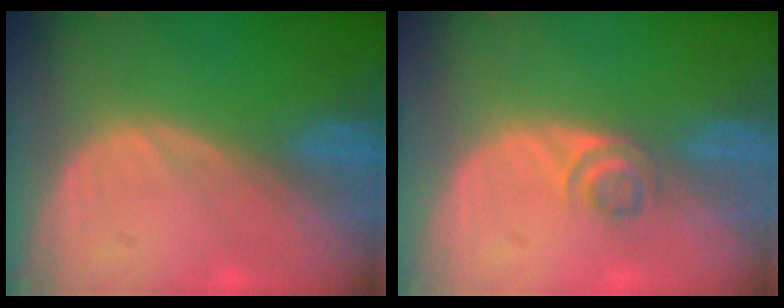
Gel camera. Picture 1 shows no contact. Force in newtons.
{"total": 2.3, "press": 2.1, "slide": 1.0}